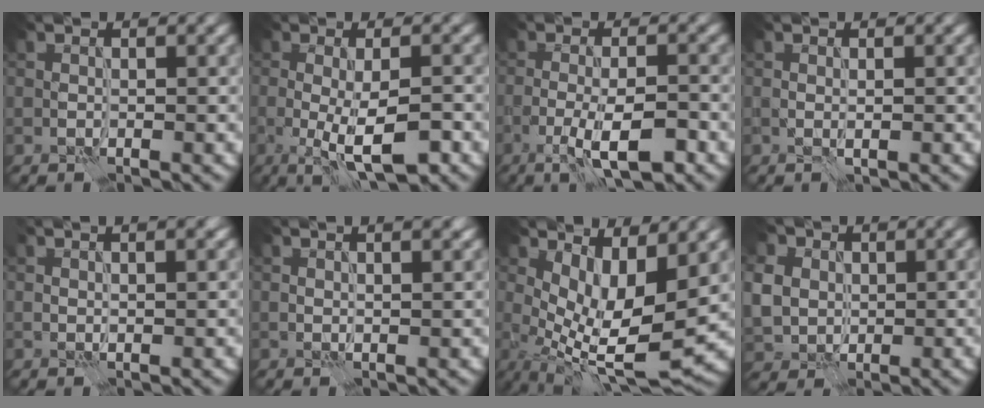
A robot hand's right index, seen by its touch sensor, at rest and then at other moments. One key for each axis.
{"total": 5.8, "fx": -1.6, "fy": 1.3, "fz": 5.4, "tx": -0.090, "ty": -0.009, "tz": -0.023}
{"total": 6.0, "fx": -2.9, "fy": 1.5, "fz": 5.0, "tx": -0.089, "ty": -0.001, "tz": -0.052}
{"total": 0.9, "fx": -0.1, "fy": 0.4, "fz": 0.9, "tx": -0.017, "ty": -0.004, "tz": 0.000}
{"total": 2.5, "fx": 1.3, "fy": 0.8, "fz": 1.9, "tx": -0.027, "ty": 0.003, "tz": 0.018}
{"total": 2.8, "fx": 1.6, "fy": 0.9, "fz": 2.1, "tx": -0.024, "ty": 0.004, "tz": 0.016}
{"total": 9.4, "fx": 1.0, "fy": 3.6, "fz": 8.6, "tx": -0.162, "ty": -0.012, "tz": 0.024}
{"total": 6.7, "fx": 1.6, "fy": 5.7, "fz": 3.1, "tx": -0.085, "ty": 0.018, "tz": 0.028}